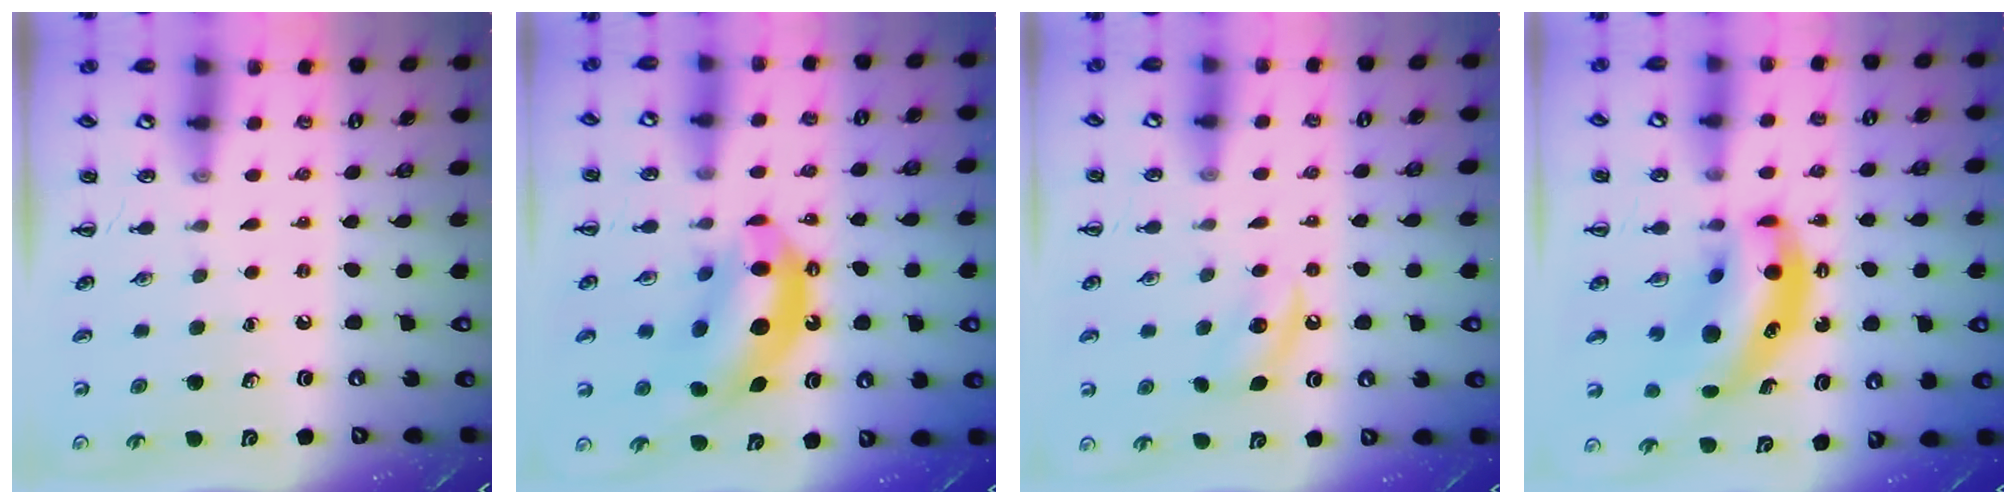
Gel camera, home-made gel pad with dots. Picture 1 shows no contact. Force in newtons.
{"total": 13.2, "press": 12.8, "slide": 3.5}
{"total": 6.3, "press": 6.1, "slide": 1.8}
{"total": 10.8, "press": 10.4, "slide": 2.9}